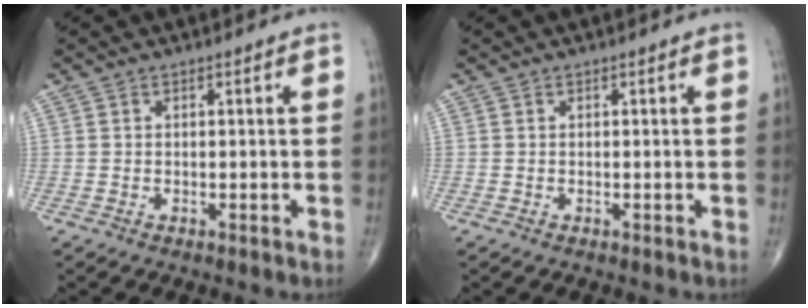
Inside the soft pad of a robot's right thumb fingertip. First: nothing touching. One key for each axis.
{"total": 0.0}